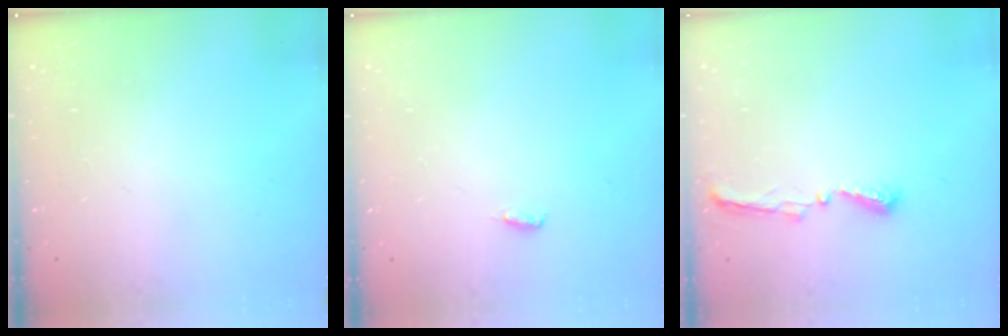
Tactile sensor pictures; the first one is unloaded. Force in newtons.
{"total": 3.7, "press": 3.3, "slide": 1.7}
{"total": 5.5, "press": 5.5, "slide": 0.5}